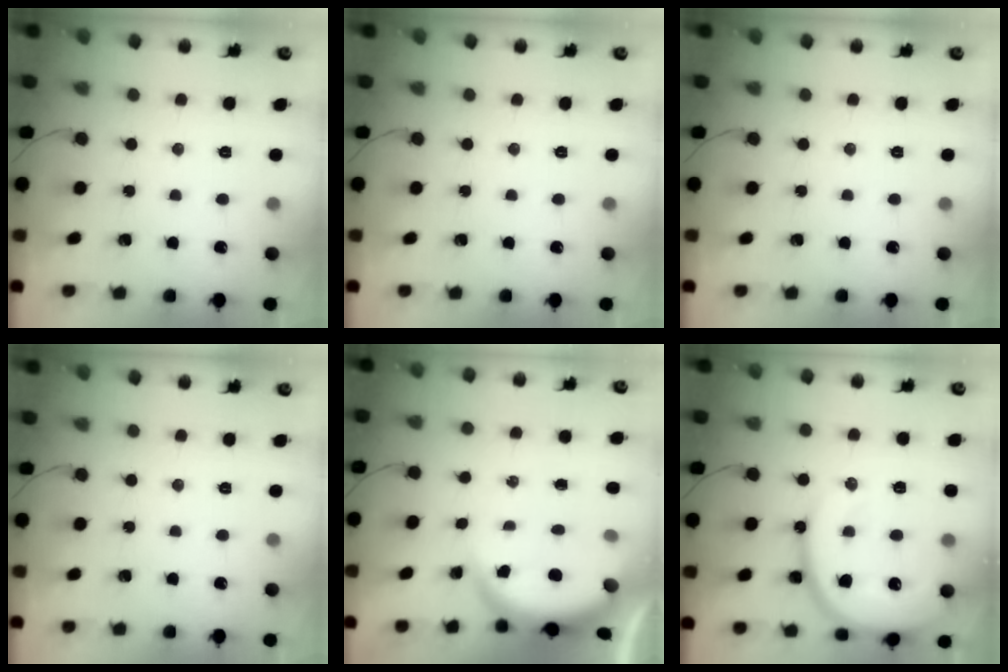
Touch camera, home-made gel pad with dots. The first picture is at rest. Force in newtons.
{"total": 0.0}
{"total": 0.0}
{"total": 0.0}
{"total": 3.9, "press": 3.9, "slide": 0.2}
{"total": 17.1, "press": 17.0, "slide": 1.9}